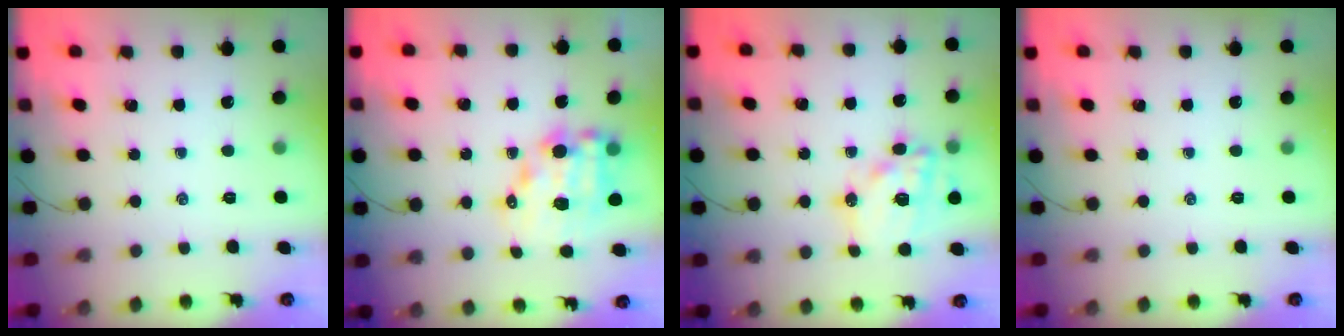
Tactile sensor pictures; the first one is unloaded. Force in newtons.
{"total": 11.3, "press": 10.9, "slide": 2.8}
{"total": 16.1, "press": 15.7, "slide": 3.6}
{"total": 0.0}